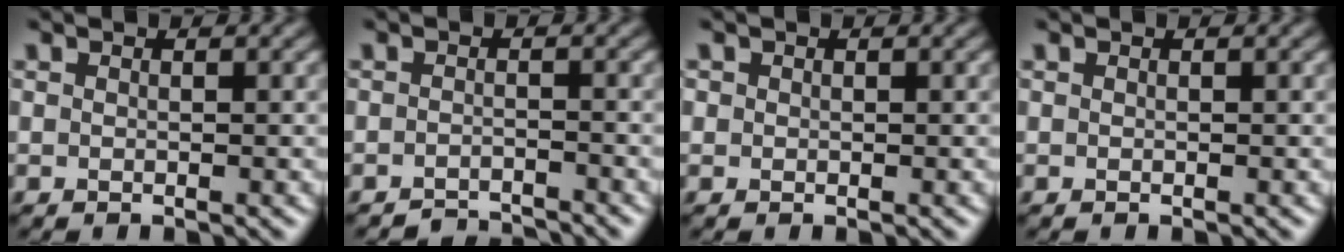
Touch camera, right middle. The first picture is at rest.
{"total": 2.2, "force": [-2.1, 0.2, 0.3], "torque": [0.003, 0.004, -0.037]}
{"total": 0.5, "force": [0.1, 0.5, 0.0], "torque": [0.006, -0.001, 0.000]}
{"total": 0.0}